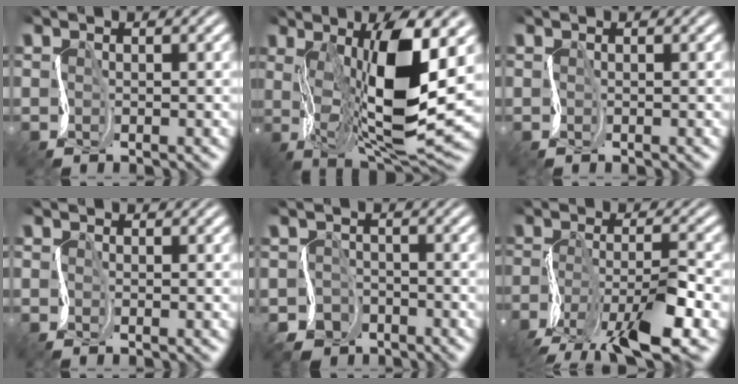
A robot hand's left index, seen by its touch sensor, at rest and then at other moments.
{"total": 12.5, "force": [1.5, 3.7, 11.8], "torque": [-0.198, -0.010, 0.027]}
{"total": 0.0}
{"total": 0.8, "force": [-0.7, 0.3, 0.1], "torque": [-0.004, -0.003, -0.017]}
{"total": 4.0, "force": [-3.2, 2.4, 0.5], "torque": [-0.006, -0.003, -0.065]}
{"total": 8.4, "force": [-5.0, 2.5, 6.2], "torque": [-0.115, -0.001, -0.101]}